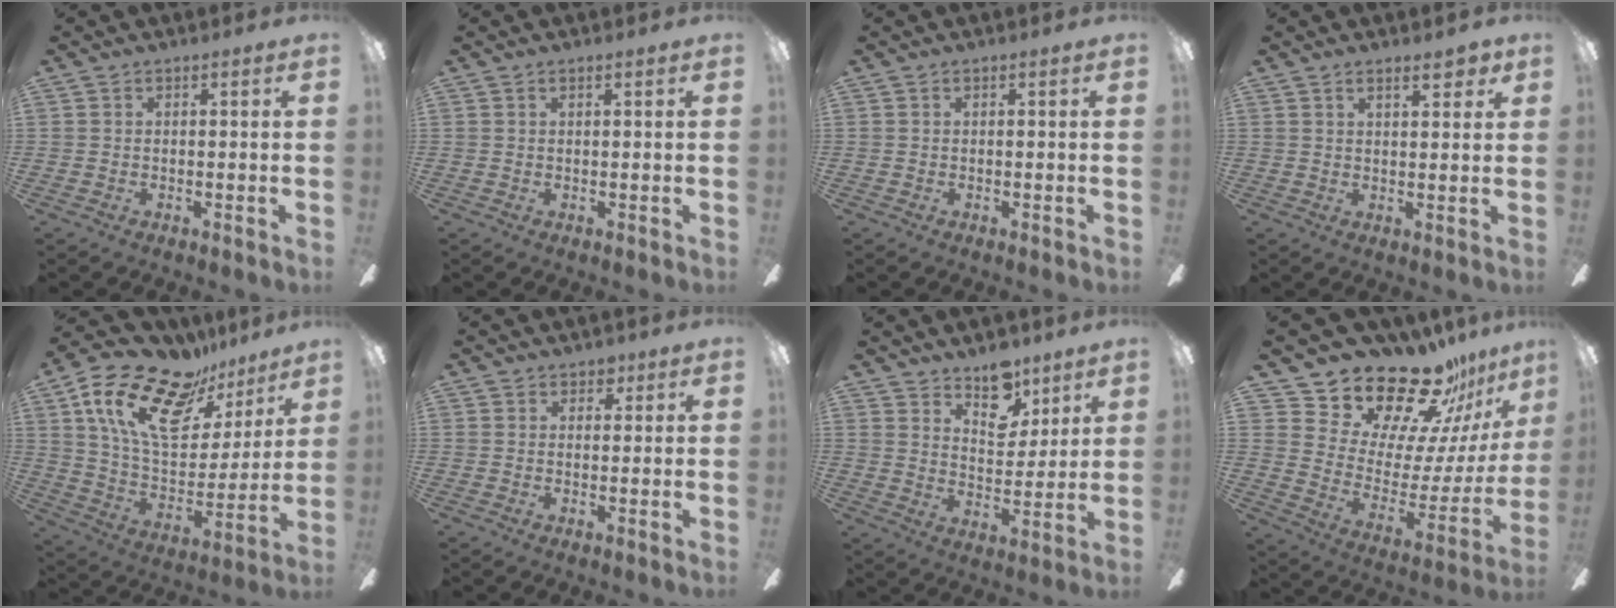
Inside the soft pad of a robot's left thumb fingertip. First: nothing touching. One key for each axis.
{"total": 0.6, "fx": 0.3, "fy": 0.0, "fz": 0.5, "tx": -0.011, "ty": 0.000, "tz": 0.006}
{"total": 0.0}
{"total": 4.7, "fx": 3.1, "fy": 1.5, "fz": 3.2, "tx": -0.037, "ty": -0.012, "tz": 0.047}
{"total": 22.5, "fx": 14.0, "fy": 11.1, "fz": 13.6, "tx": -0.237, "ty": -0.068, "tz": 0.251}
{"total": 2.2, "fx": 1.4, "fy": 1.5, "fz": 0.6, "tx": 0.003, "ty": -0.003, "tz": 0.023}
{"total": 10.2, "fx": 7.4, "fy": 5.5, "fz": 4.4, "tx": -0.044, "ty": -0.047, "tz": 0.132}
{"total": 21.4, "fx": 19.6, "fy": 6.7, "fz": 5.3, "tx": -0.098, "ty": -0.165, "tz": 0.350}